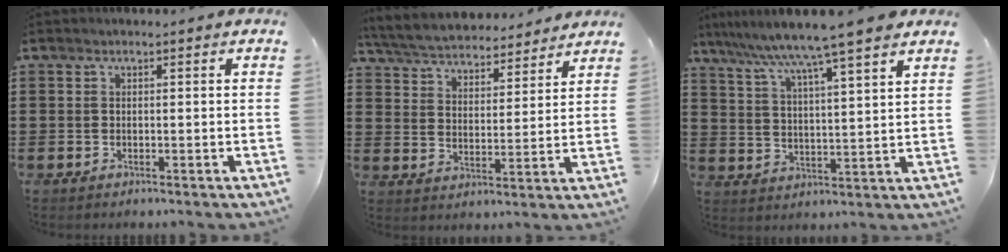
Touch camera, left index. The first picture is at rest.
{"total": 5.3, "force": [5.2, 0.6, 0.8], "torque": [-0.042, -0.031, 0.088]}
{"total": 7.1, "force": [6.2, -1.2, 3.3], "torque": [-0.090, -0.042, 0.098]}